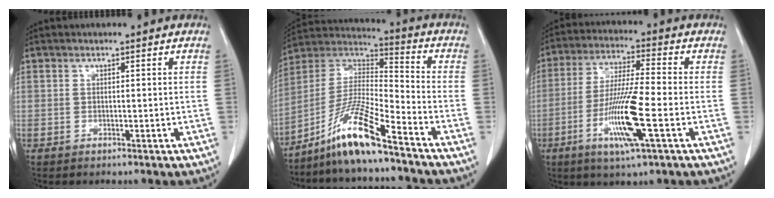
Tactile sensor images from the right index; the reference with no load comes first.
{"total": 12.3, "force": [-8.7, 0.2, 8.7], "torque": [-0.175, 0.001, -0.166]}
{"total": 12.4, "force": [-4.0, 0.3, 11.7], "torque": [-0.232, -0.018, -0.078]}